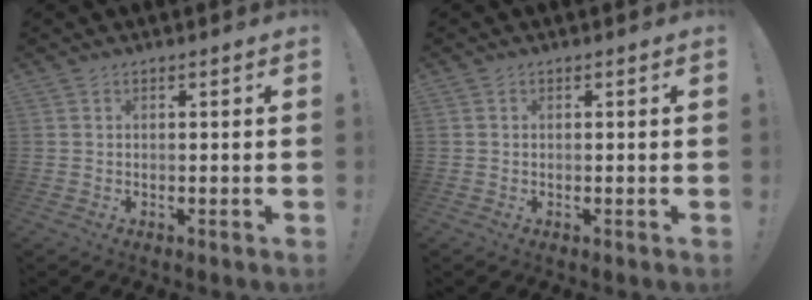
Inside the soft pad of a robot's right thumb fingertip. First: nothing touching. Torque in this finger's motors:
{"motor_torque": [0.02, -0.03, -0.25, 0.00, -0.06]}